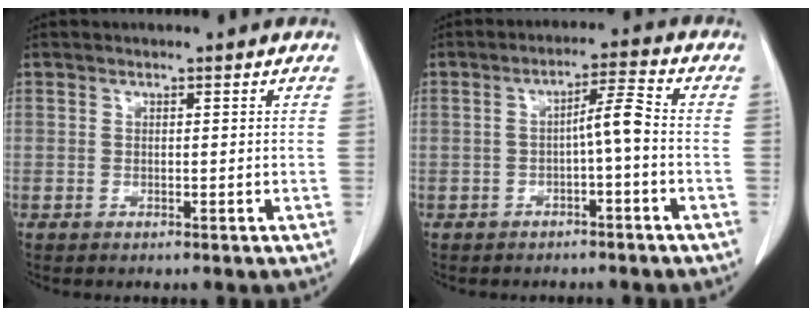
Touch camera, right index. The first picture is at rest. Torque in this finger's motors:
{"motor_torque": [0.56, -0.25, 0.24, 0.09]}